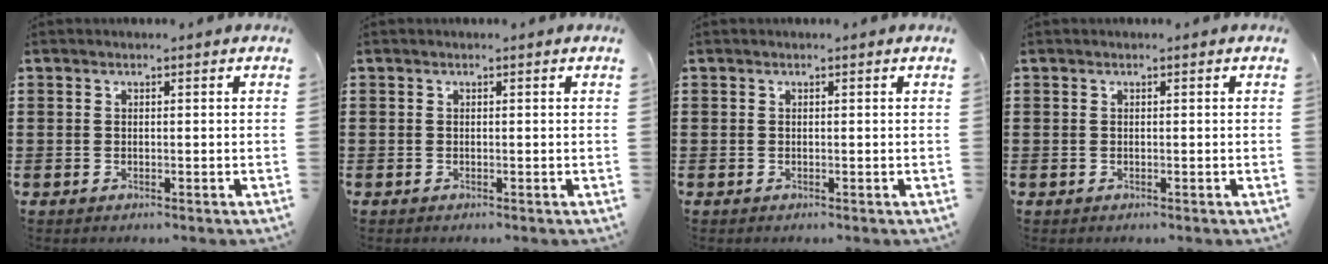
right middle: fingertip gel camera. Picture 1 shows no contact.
{"total": 0.0}
{"total": 0.0}
{"total": 0.0}